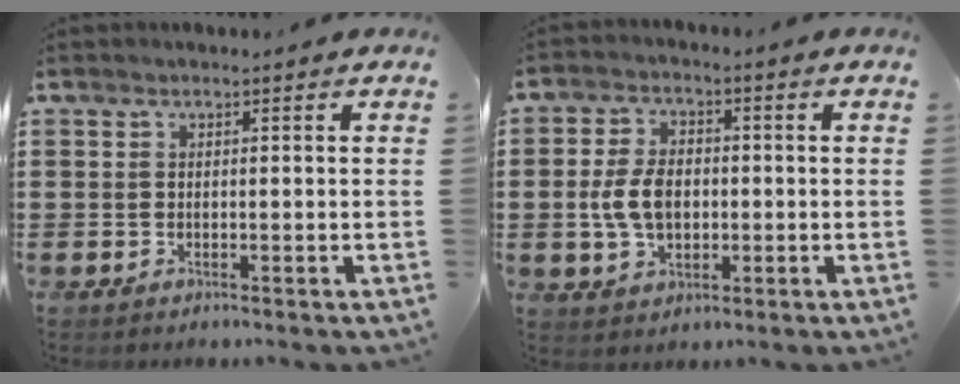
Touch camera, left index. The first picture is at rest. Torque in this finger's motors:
{"motor_torque": [1.06, 0.28, 0.57, 0.17]}